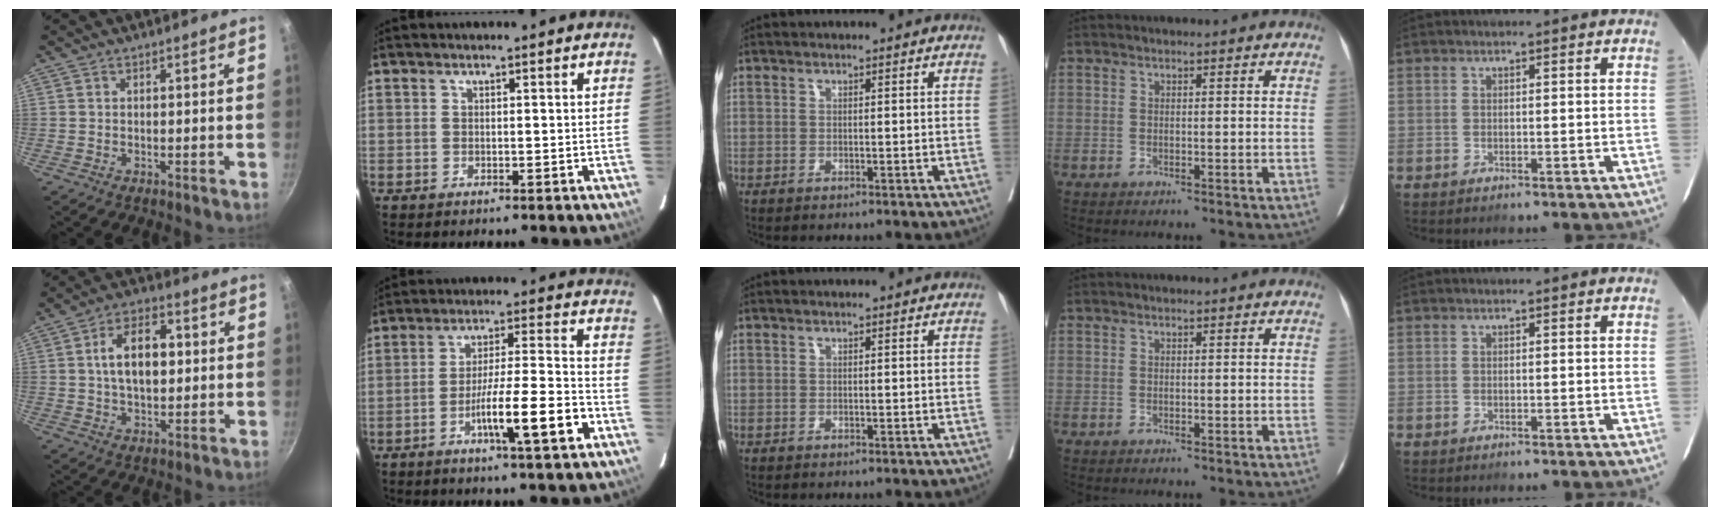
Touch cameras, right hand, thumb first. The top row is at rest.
{"thumb": {"total": 11.0, "force": [1.5, 6.3, 8.9], "torque": [-0.135, 0.011, 0.023]}, "index": {"total": 11.3, "force": [-4.9, 0.2, 10.2], "torque": [-0.168, 0.000, -0.080]}}